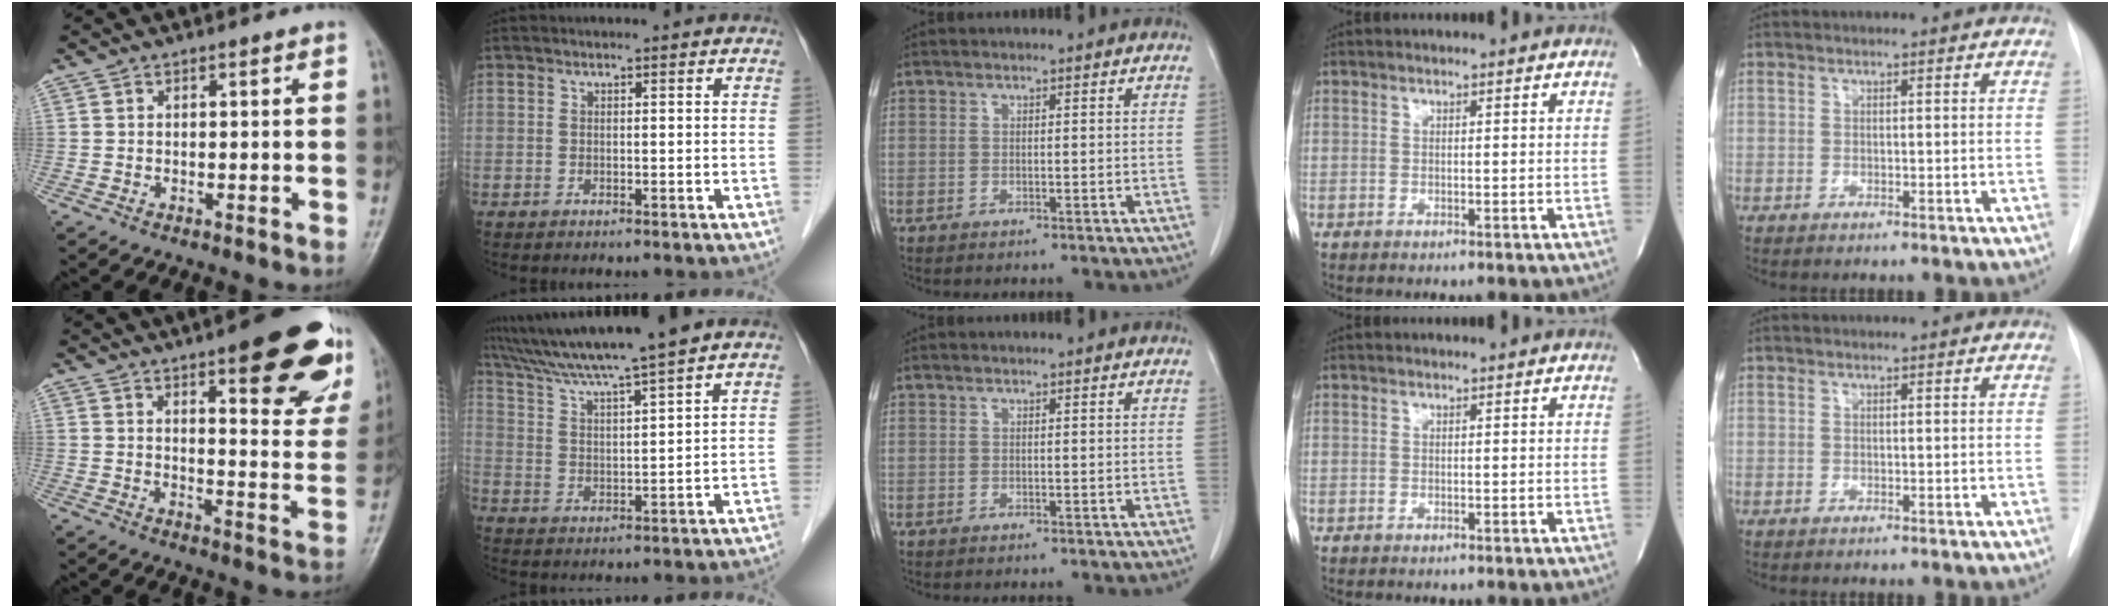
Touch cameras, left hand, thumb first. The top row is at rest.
{"thumb": {"total": 20.7, "force": [11.4, 6.3, 16.1], "torque": [-0.164, -0.047, 0.143]}, "index": {"total": 12.2, "force": [10.4, -1.7, 6.1], "torque": [-0.109, 0.011, 0.178]}}